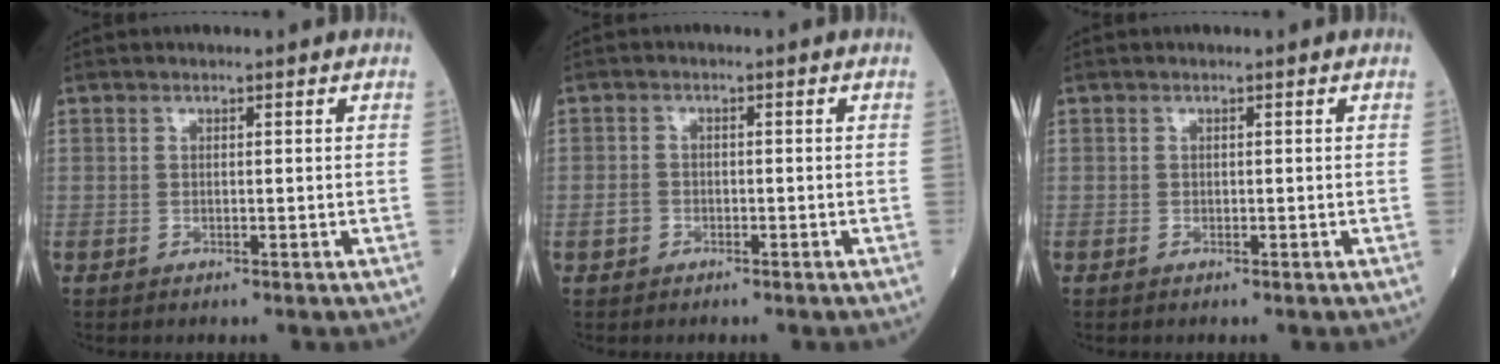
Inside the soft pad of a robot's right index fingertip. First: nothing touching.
{"total": 1.7, "force": [-0.9, 1.3, 0.6], "torque": [-0.017, 0.005, -0.016]}
{"total": 0.0}